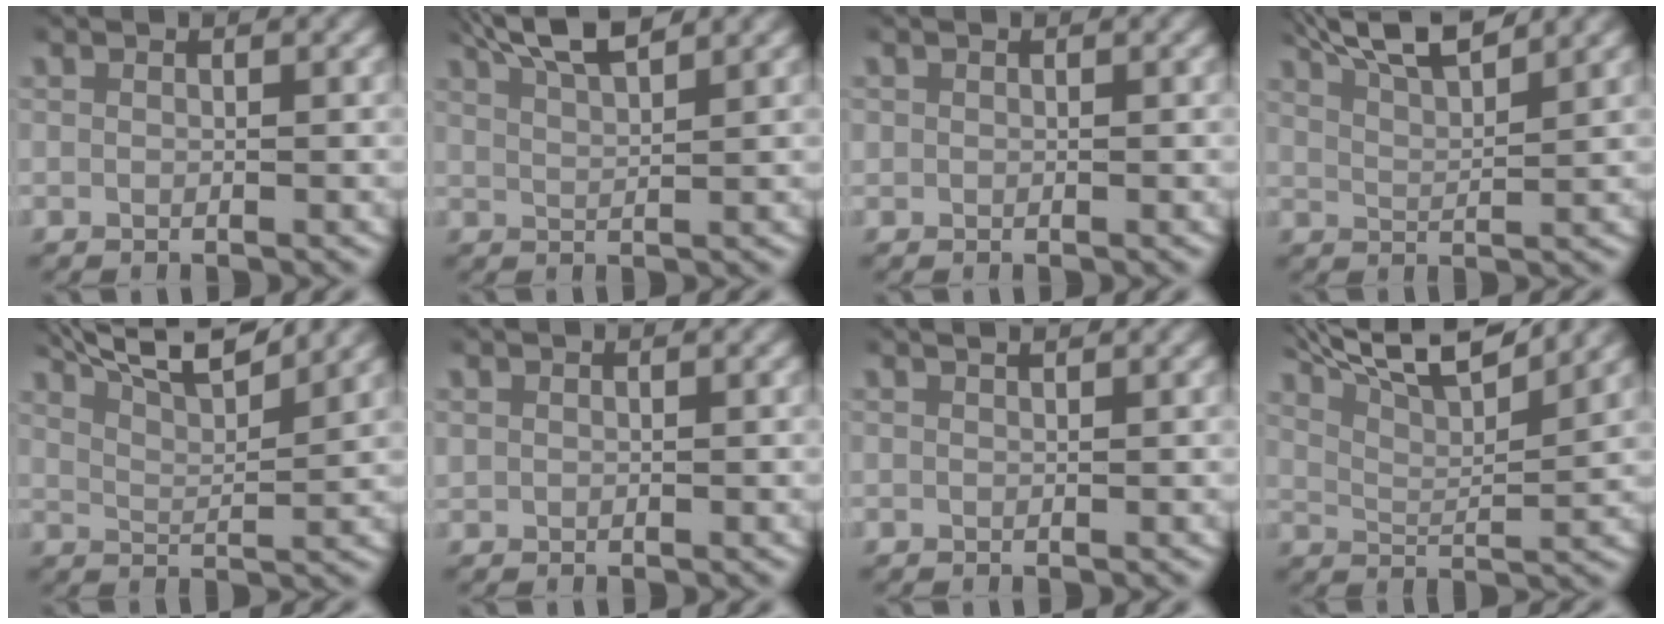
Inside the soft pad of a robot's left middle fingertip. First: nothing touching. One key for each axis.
{"total": 5.0, "fx": 4.2, "fy": 0.9, "fz": 2.5, "tx": -0.053, "ty": 0.006, "tz": 0.076}
{"total": 0.6, "fx": 0.2, "fy": 0.5, "fz": 0.1, "tx": -0.007, "ty": -0.002, "tz": 0.003}
{"total": 6.5, "fx": 5.4, "fy": 1.5, "fz": 3.2, "tx": -0.064, "ty": 0.006, "tz": 0.091}
{"total": 8.1, "fx": 6.9, "fy": 1.7, "fz": 4.0, "tx": -0.070, "ty": 0.014, "tz": 0.108}
{"total": 0.6, "fx": 0.4, "fy": 0.4, "fz": 0.2, "tx": -0.007, "ty": 0.003, "tz": 0.008}
{"total": 0.7, "fx": 0.6, "fy": 0.0, "fz": 0.3, "tx": -0.003, "ty": 0.003, "tz": 0.012}
{"total": 10.3, "fx": 8.4, "fy": 2.5, "fz": 5.5, "tx": -0.086, "ty": 0.027, "tz": 0.124}